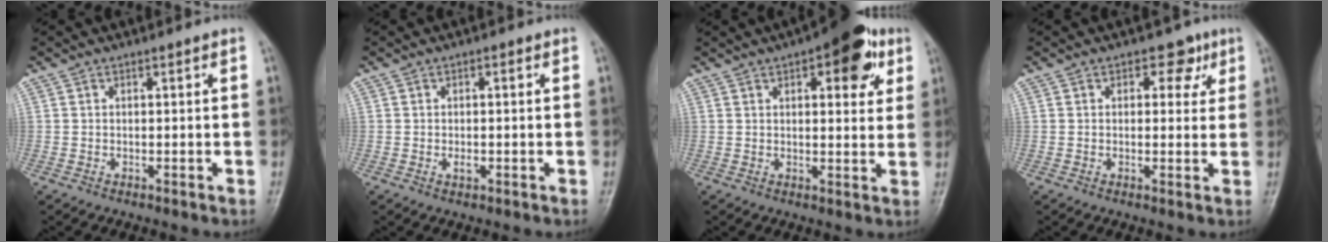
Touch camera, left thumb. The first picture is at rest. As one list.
[{"total": 1.8, "force": [-0.4, 1.1, 1.4], "torque": [-0.015, 0.003, -0.008]}, {"total": 11.6, "force": [5.3, 5.0, 9.0], "torque": [-0.078, -0.006, 0.061]}, {"total": 4.3, "force": [1.9, 3.1, 2.3], "torque": [0.006, -0.003, 0.018]}]